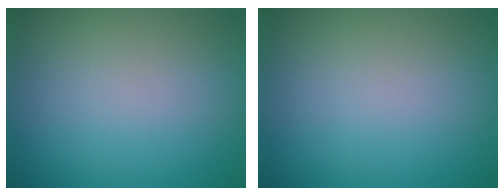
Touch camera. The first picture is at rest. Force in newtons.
{"total": 0.0}